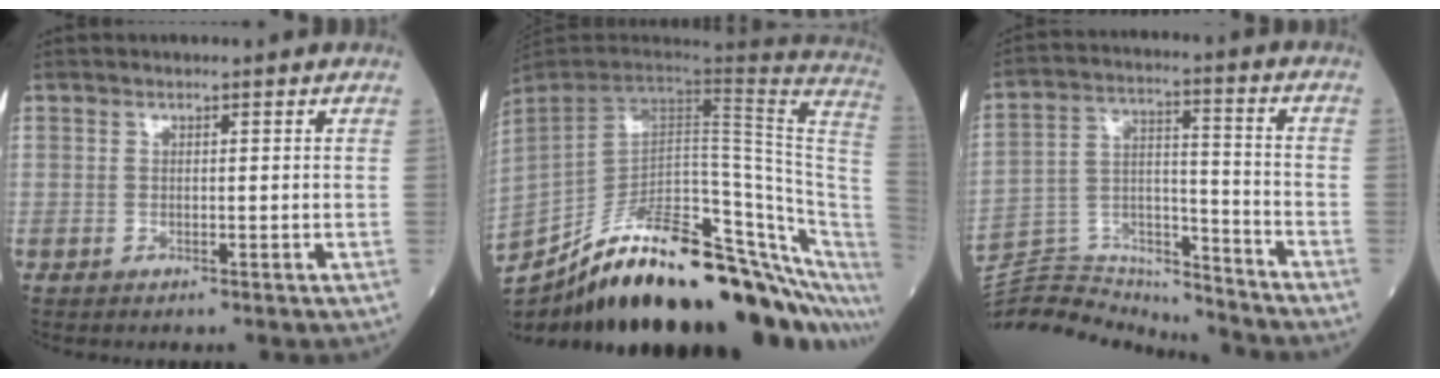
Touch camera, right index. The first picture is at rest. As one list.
[{"total": 37.8, "force": [-23.6, 11.4, 27.2], "torque": [-0.388, -0.026, -0.351]}, {"total": 19.0, "force": [-18.6, 2.6, 2.4], "torque": [-0.059, 0.043, -0.300]}]